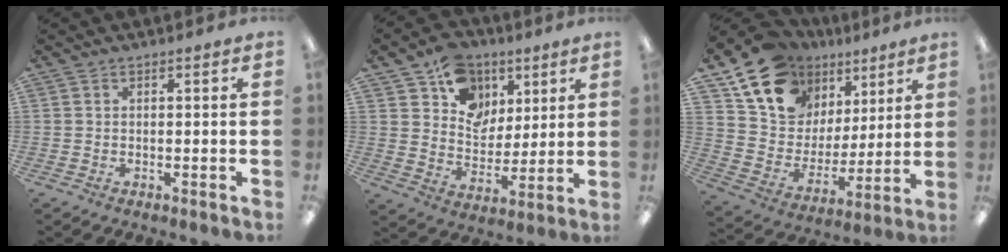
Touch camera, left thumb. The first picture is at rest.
{"total": 13.1, "force": [7.7, 10.1, 3.3], "torque": [-0.057, -0.048, 0.146]}
{"total": 16.6, "force": [11.3, 11.1, 4.9], "torque": [-0.104, -0.074, 0.215]}